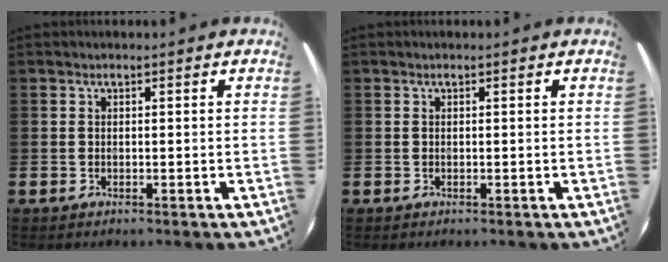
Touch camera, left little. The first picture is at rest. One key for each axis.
{"total": 0.0}